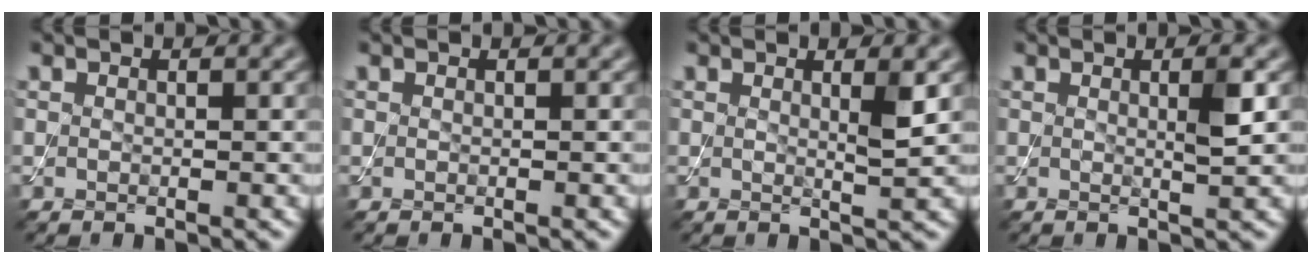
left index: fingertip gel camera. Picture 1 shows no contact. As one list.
[{"total": 0.0}, {"total": 2.0, "force": [0.7, 0.3, 1.9], "torque": [-0.025, -0.004, 0.008]}, {"total": 1.9, "force": [0.4, 0.2, 1.9], "torque": [-0.028, -0.002, 0.004]}]